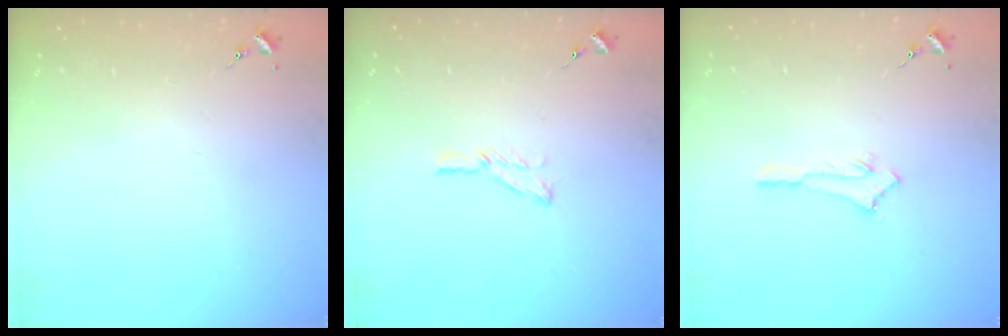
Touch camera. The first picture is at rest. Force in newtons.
{"total": 6.4, "press": 6.3, "slide": 0.6}
{"total": 2.9, "press": 2.9, "slide": 0.2}